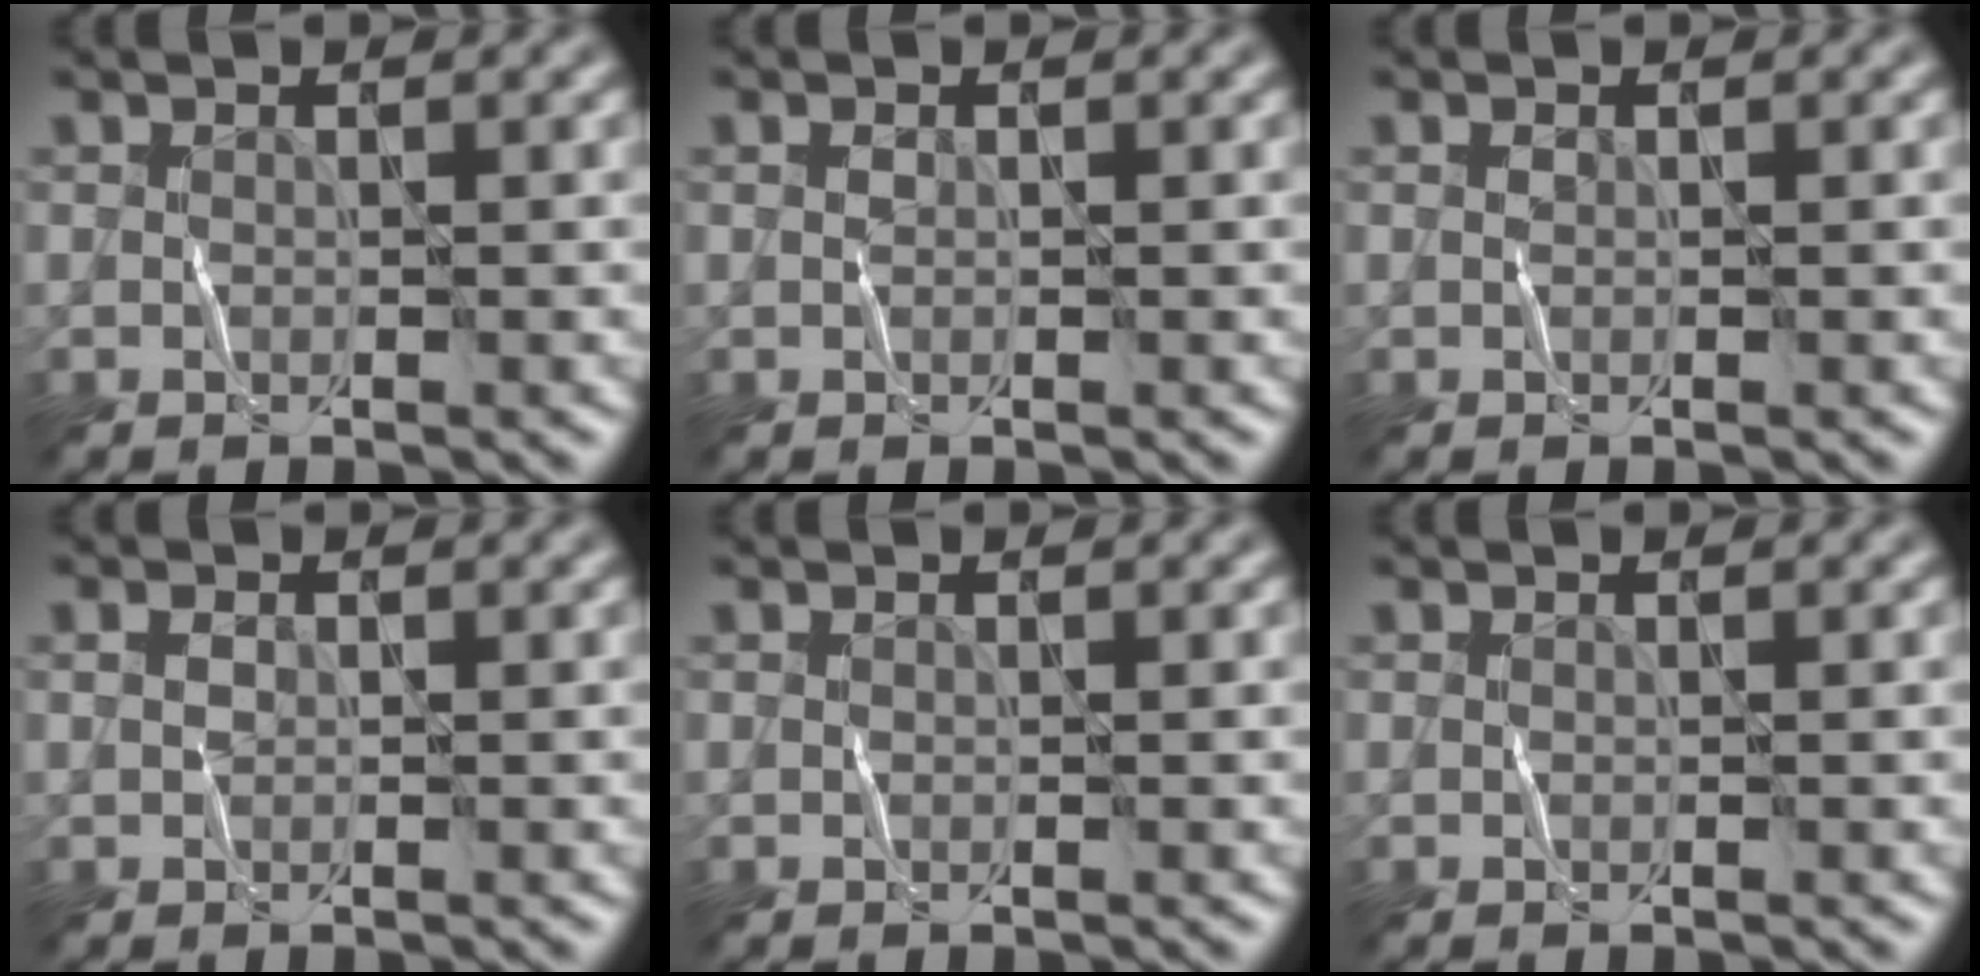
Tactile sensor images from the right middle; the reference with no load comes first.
{"total": 0.0}
{"total": 0.0}
{"total": 0.6, "force": [0.0, 0.4, 0.4], "torque": [-0.008, 0.004, -0.001]}
{"total": 0.0}
{"total": 0.0}